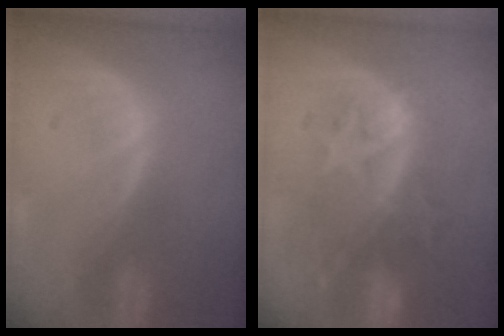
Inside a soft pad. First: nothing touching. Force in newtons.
{"total": 9.9, "press": 8.7, "slide": 4.7}